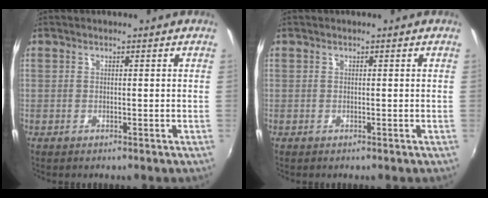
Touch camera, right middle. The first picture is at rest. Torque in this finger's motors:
{"motor_torque": [0.09, -0.09, 0.00, -0.01]}